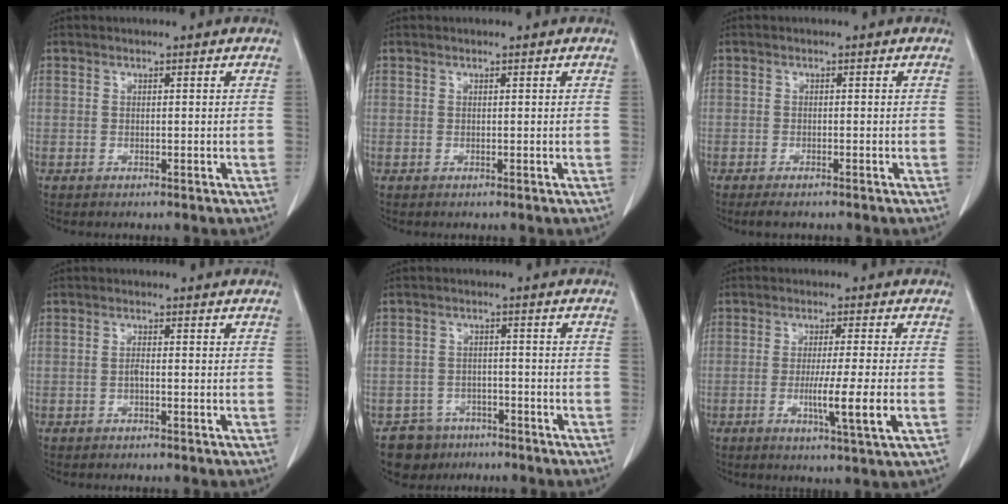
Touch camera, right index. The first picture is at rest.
{"total": 0.0}
{"total": 1.8, "force": [-1.5, 0.4, 1.1], "torque": [-0.017, -0.003, -0.022]}
{"total": 0.9, "force": [-0.3, 0.1, 0.8], "torque": [-0.015, 0.002, -0.007]}
{"total": 5.4, "force": [-3.8, 3.8, -0.2], "torque": [0.008, 0.011, -0.059]}
{"total": 7.6, "force": [-1.7, -0.8, 7.4], "torque": [-0.124, -0.021, -0.031]}